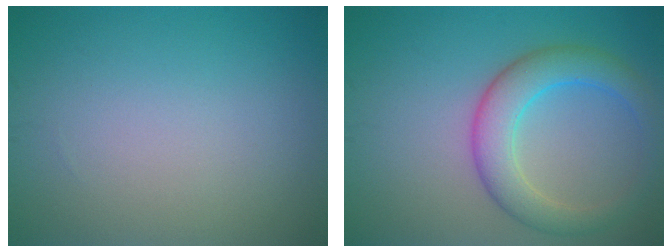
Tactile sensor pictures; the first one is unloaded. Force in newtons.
{"total": 5.1, "press": 5.1, "slide": 0.1}